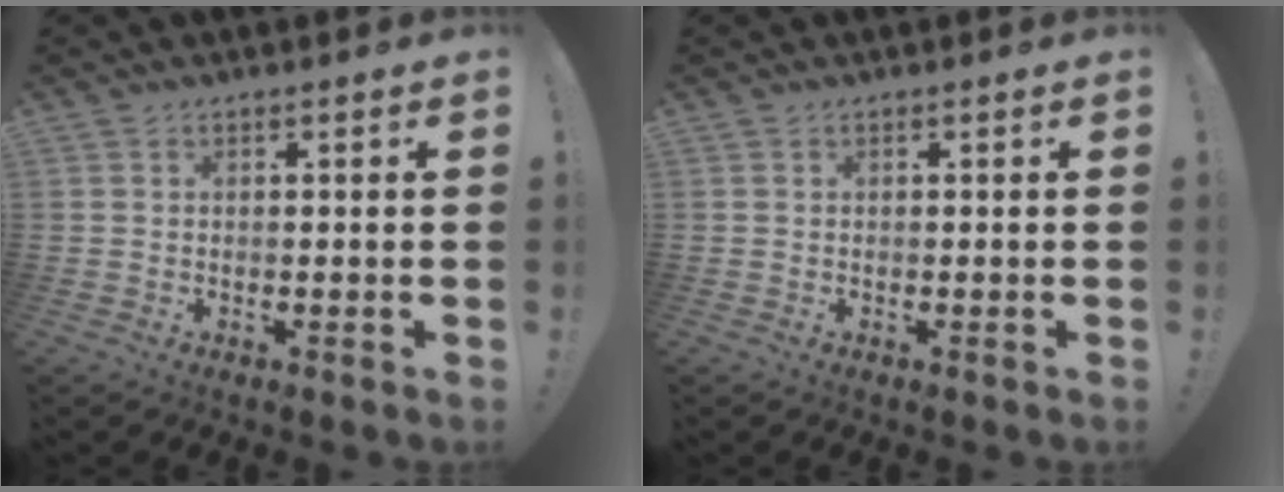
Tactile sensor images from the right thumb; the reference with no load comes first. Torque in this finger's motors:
{"motor_torque": [-0.17, -0.03, -0.14, 0.06, 0.03]}